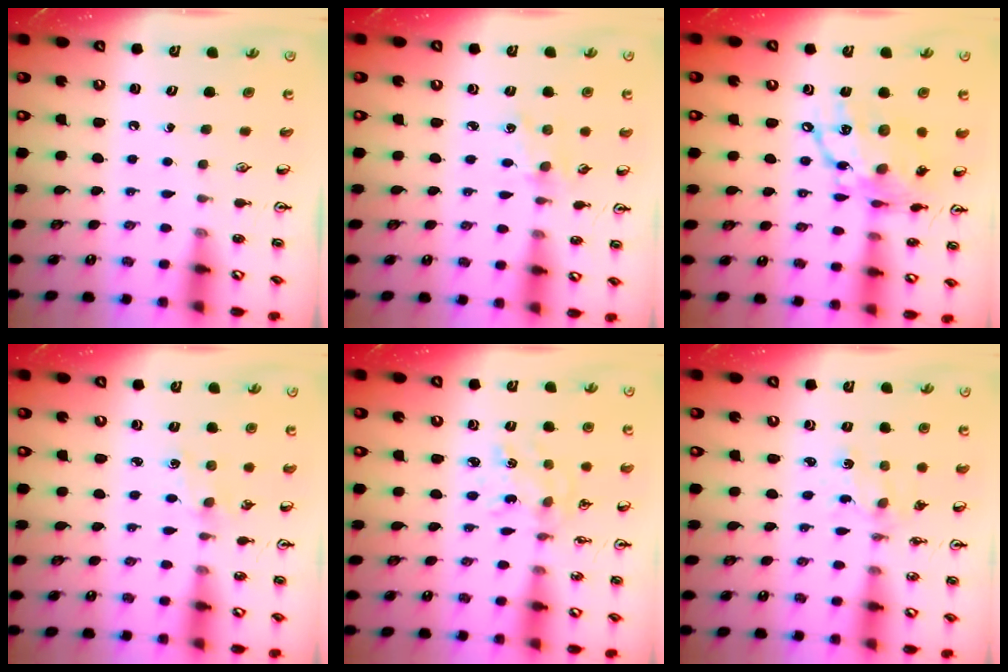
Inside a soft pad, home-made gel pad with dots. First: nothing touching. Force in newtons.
{"total": 2.3, "press": 2.2, "slide": 0.4}
{"total": 16.4, "press": 16.3, "slide": 1.9}
{"total": 1.0, "press": 0.9, "slide": 0.4}
{"total": 2.1, "press": 2.1, "slide": 0.1}
{"total": 1.2, "press": 1.1, "slide": 0.3}